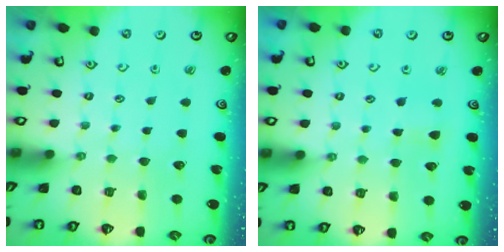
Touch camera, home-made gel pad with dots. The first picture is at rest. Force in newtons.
{"total": 2.9, "press": 2.9, "slide": 0.4}